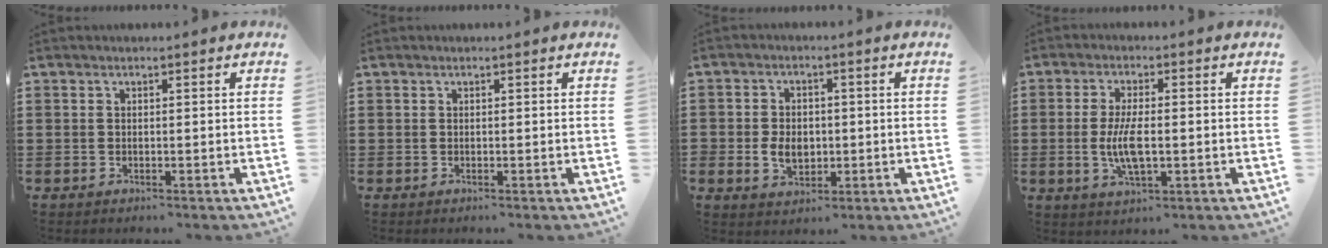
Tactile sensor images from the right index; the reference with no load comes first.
{"total": 0.0}
{"total": 4.4, "force": [-0.6, 3.4, 2.8], "torque": [-0.051, 0.003, -0.014]}
{"total": 6.3, "force": [-0.8, 2.2, 5.9], "torque": [-0.130, -0.007, -0.021]}